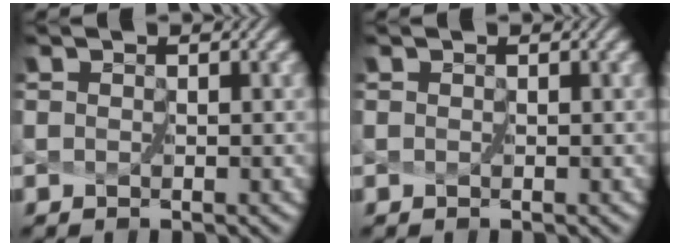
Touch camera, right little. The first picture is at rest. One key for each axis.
{"total": 0.0}